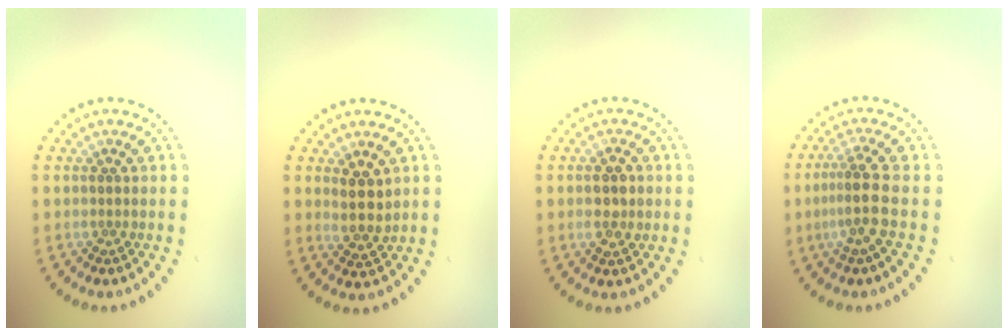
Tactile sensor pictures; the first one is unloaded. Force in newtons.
{"total": 2.6, "press": 2.3, "slide": 1.1}
{"total": 2.3, "press": 2.3, "slide": 0.2}
{"total": 3.2, "press": 2.6, "slide": 1.9}